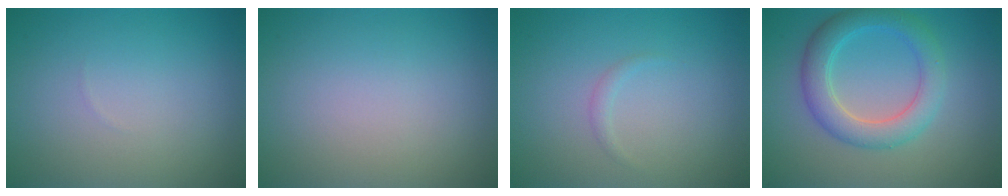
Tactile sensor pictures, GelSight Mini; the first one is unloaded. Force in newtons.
{"total": 0.0}
{"total": 0.7, "press": 0.7, "slide": 0.0}
{"total": 4.6, "press": 4.6, "slide": 0.2}